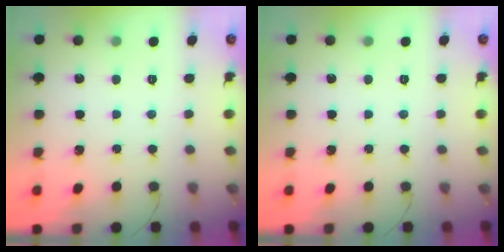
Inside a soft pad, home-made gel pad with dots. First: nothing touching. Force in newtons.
{"total": 0.0}